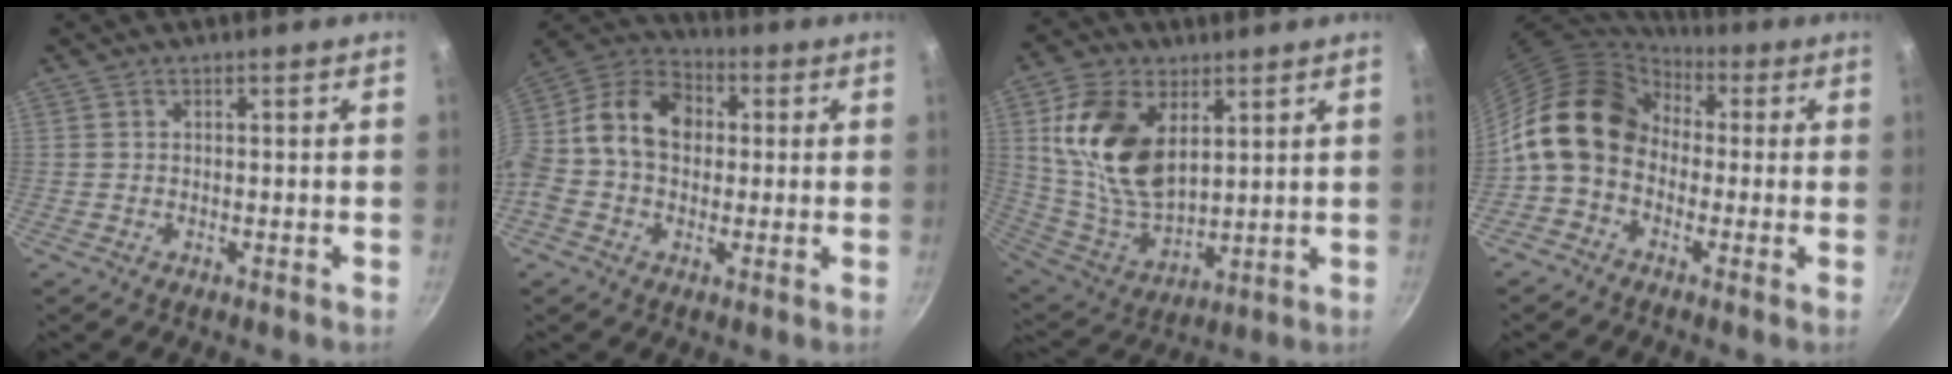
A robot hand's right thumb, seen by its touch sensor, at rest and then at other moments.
{"total": 15.2, "force": [1.0, 11.6, 9.8], "torque": [-0.150, 0.038, -0.008]}
{"total": 18.0, "force": [5.6, 10.9, 13.3], "torque": [-0.237, -0.030, 0.120]}
{"total": 14.5, "force": [0.7, 11.4, 9.0], "torque": [-0.130, 0.036, -0.010]}